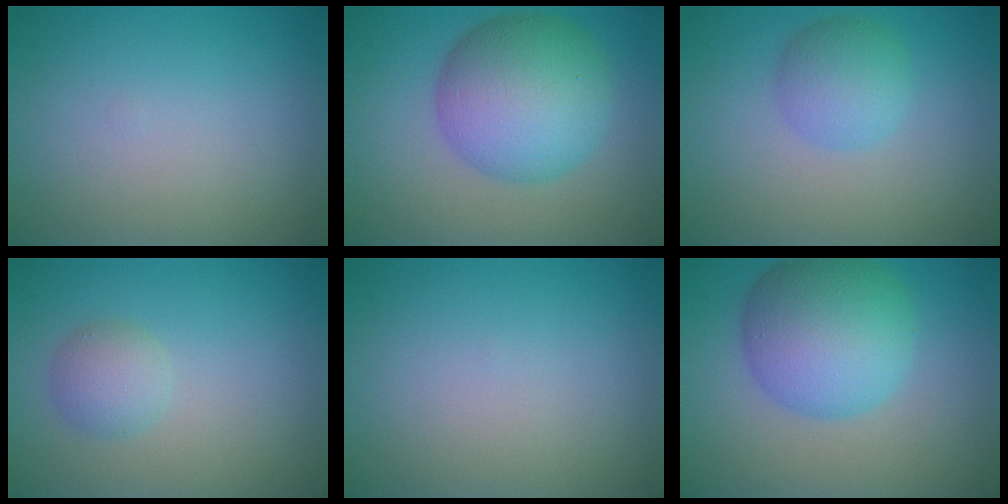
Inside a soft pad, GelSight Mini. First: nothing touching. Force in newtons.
{"total": 9.0, "press": 9.0, "slide": 0.1}
{"total": 3.2, "press": 3.2, "slide": 0.0}
{"total": 2.2, "press": 2.2, "slide": 0.2}
{"total": 0.0}
{"total": 8.5, "press": 8.5, "slide": 0.2}